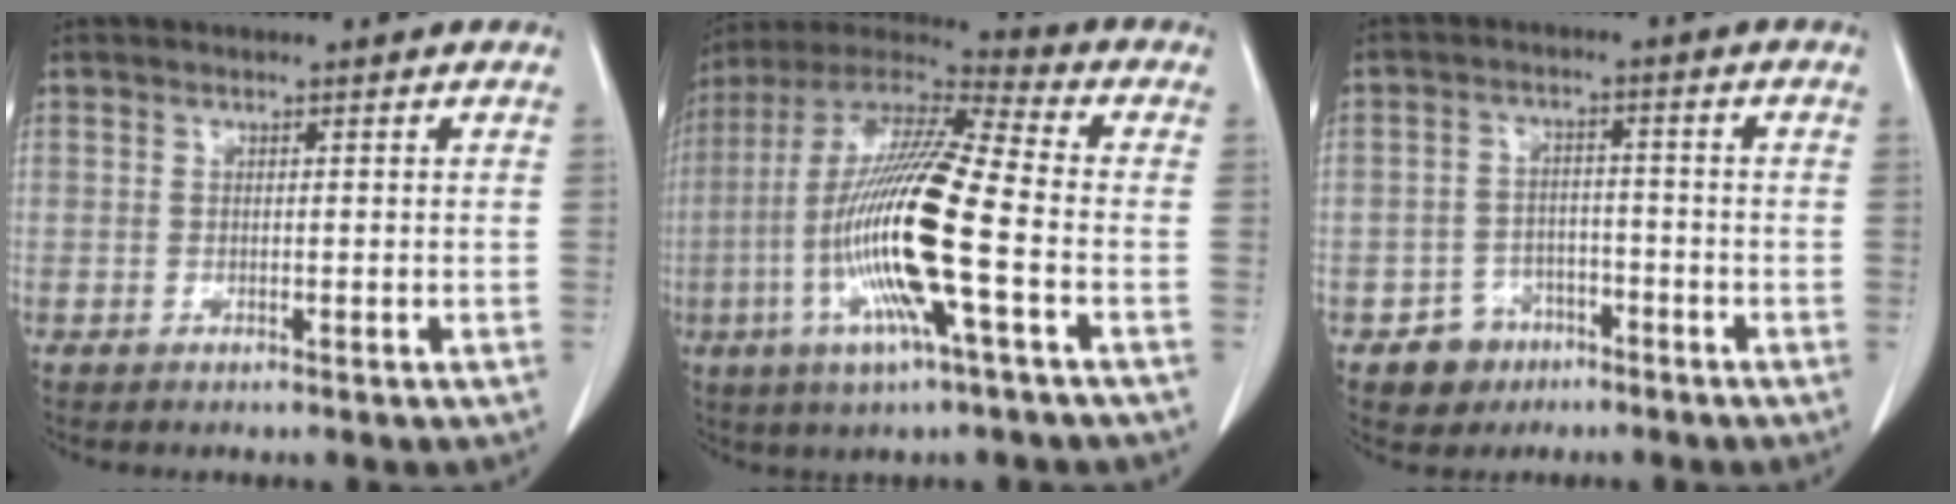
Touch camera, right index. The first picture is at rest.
{"total": 18.7, "force": [-4.5, 1.2, 18.1], "torque": [-0.372, -0.011, -0.092]}
{"total": 5.4, "force": [-3.1, 4.4, 0.7], "torque": [-0.004, 0.015, -0.043]}